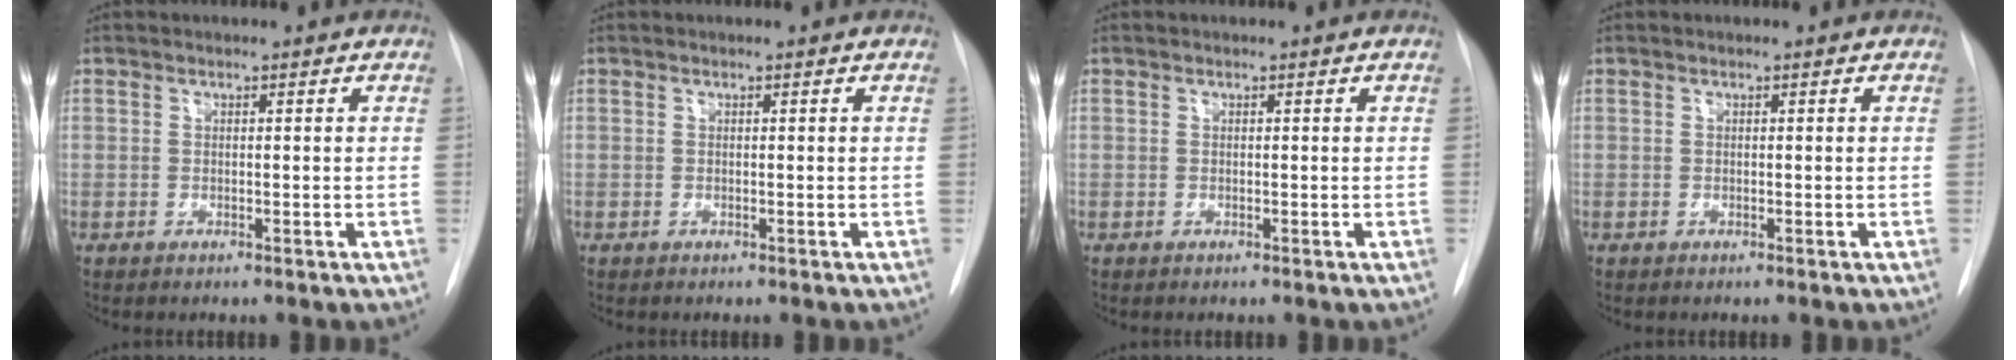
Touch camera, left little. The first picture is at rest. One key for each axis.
{"total": 0.0}
{"total": 0.0}
{"total": 0.0}